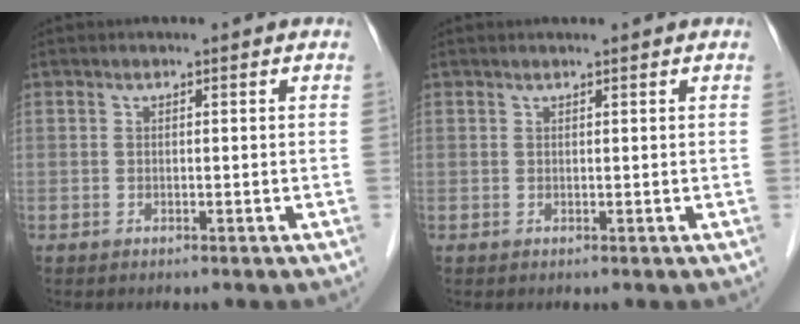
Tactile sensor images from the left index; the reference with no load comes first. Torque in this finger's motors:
{"motor_torque": [0.21, -0.11, 0.03, 0.01]}